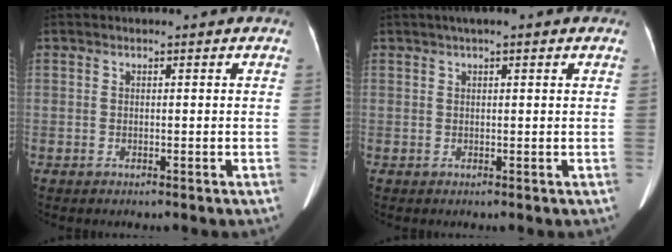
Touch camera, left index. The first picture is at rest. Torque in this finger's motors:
{"motor_torque": [0.41, -0.38, 0.05, 0.04]}